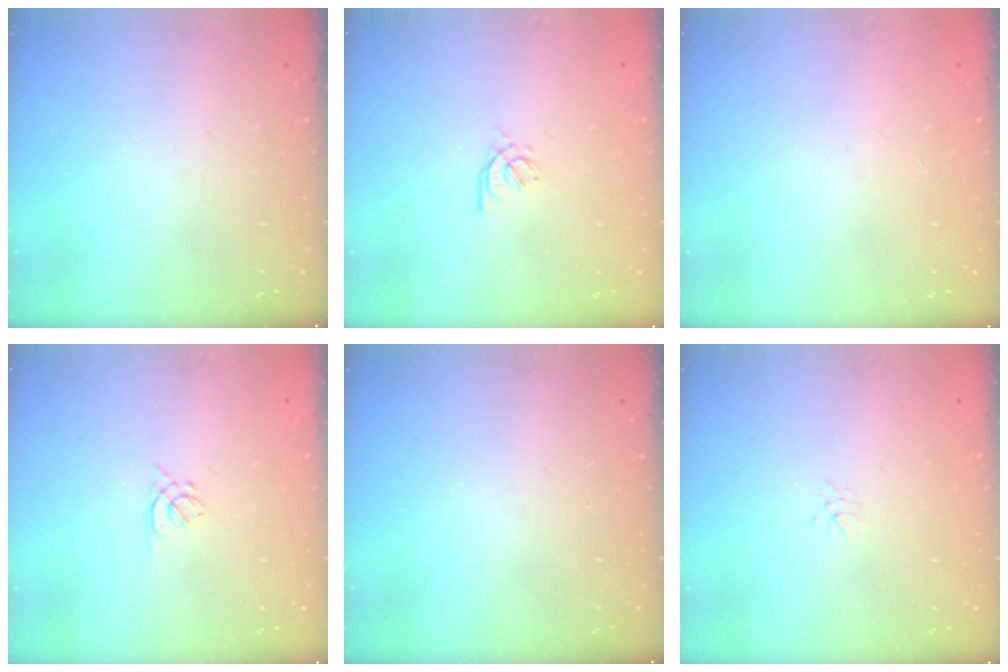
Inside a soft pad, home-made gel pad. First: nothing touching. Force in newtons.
{"total": 2.4, "press": 2.4, "slide": 0.5}
{"total": 0.9, "press": 0.8, "slide": 0.2}
{"total": 1.3, "press": 1.2, "slide": 0.5}
{"total": 0.0}
{"total": 3.7, "press": 3.6, "slide": 0.5}